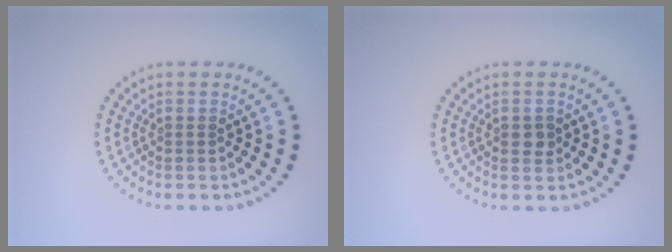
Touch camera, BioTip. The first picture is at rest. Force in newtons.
{"total": 1.2, "press": 1.2, "slide": 0.2}